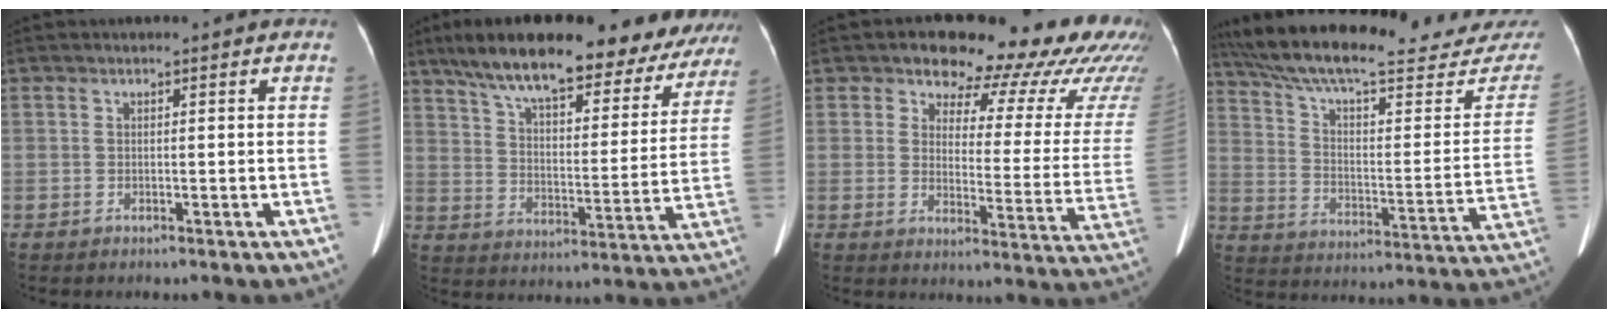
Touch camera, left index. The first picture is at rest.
{"total": 26.7, "force": [22.2, 7.4, 12.8], "torque": [-0.189, 0.010, 0.295]}
{"total": 19.5, "force": [17.0, 5.8, 7.6], "torque": [-0.063, -0.076, 0.176]}
{"total": 31.0, "force": [27.4, 5.5, 13.5], "torque": [-0.228, -0.066, 0.368]}